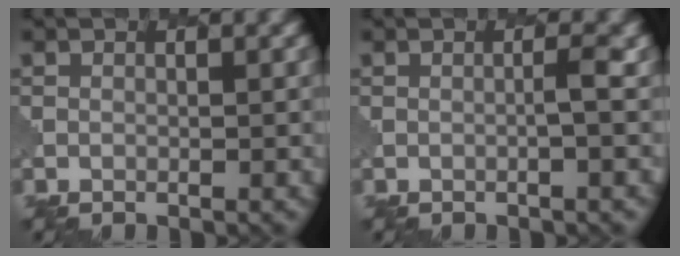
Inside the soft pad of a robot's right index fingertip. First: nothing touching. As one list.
[{"total": 1.3, "force": [-0.1, 0.0, 1.3], "torque": [-0.016, 0.007, -0.008]}]